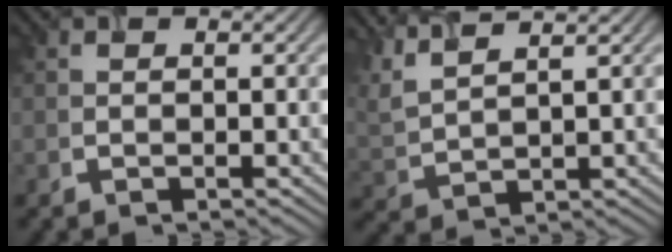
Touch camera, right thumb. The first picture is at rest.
{"total": 5.4, "force": [4.7, 0.8, 2.5], "torque": [-0.072, 0.017, 0.101]}